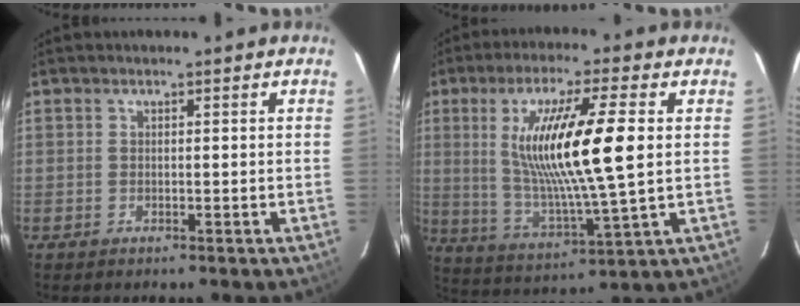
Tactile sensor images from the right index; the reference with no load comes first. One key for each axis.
{"total": 17.4, "fx": 3.0, "fy": 1.5, "fz": 17.0, "tx": -0.317, "ty": -0.012, "tz": 0.065}